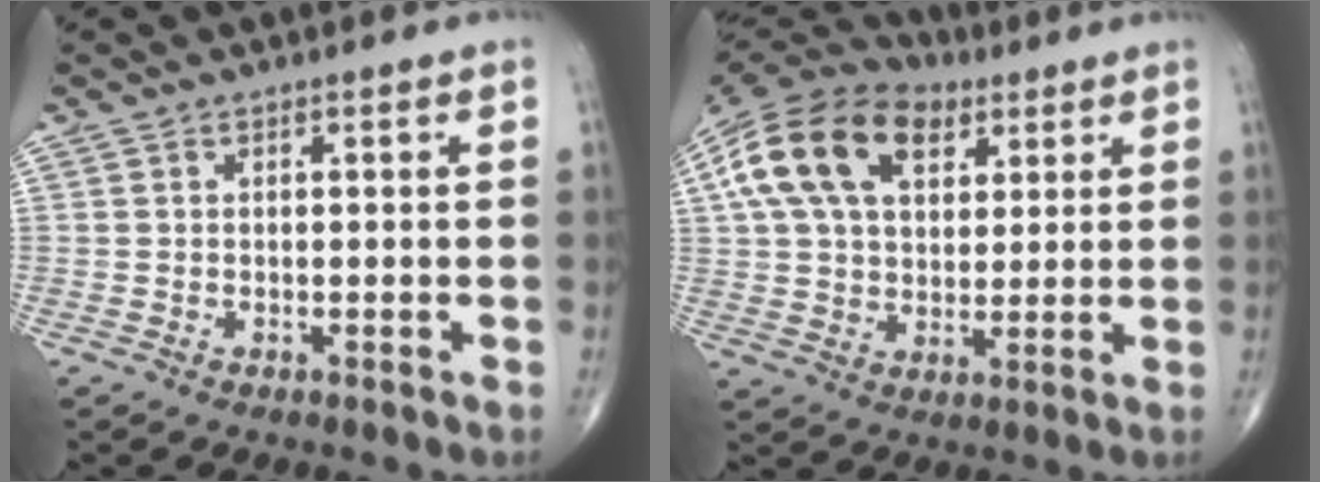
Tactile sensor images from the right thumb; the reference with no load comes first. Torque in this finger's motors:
{"motor_torque": [2.11, 2.25, 0.65, -0.26, 0.51]}